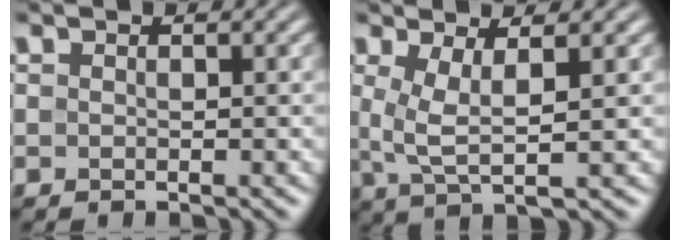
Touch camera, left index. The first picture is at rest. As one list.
[{"total": 3.6, "force": [0.9, 0.9, 3.4], "torque": [-0.074, -0.003, 0.023]}]